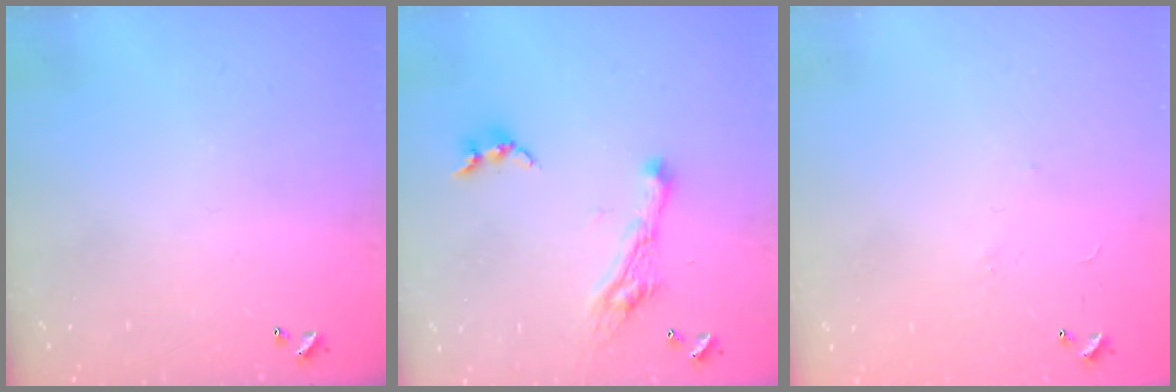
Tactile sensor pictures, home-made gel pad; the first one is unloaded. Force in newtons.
{"total": 6.4, "press": 6.4, "slide": 0.8}
{"total": 7.1, "press": 7.0, "slide": 0.7}